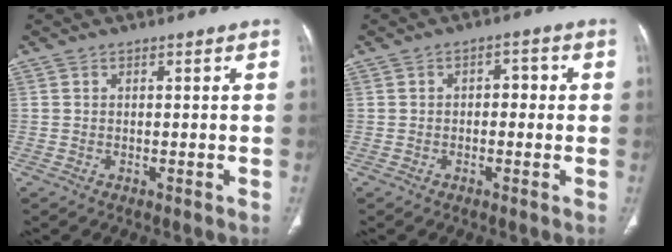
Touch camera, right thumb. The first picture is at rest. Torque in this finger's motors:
{"motor_torque": [-0.60, 0.10, -0.32, 0.28, 0.08]}